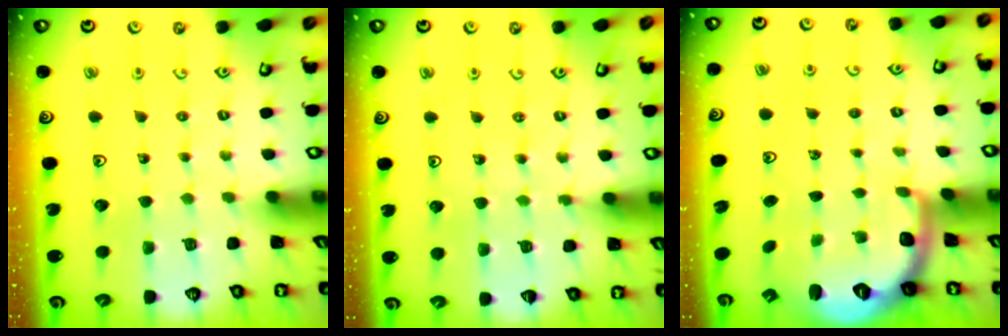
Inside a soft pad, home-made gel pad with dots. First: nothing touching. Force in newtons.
{"total": 5.2, "press": 4.9, "slide": 1.5}
{"total": 2.5, "press": 2.0, "slide": 1.6}